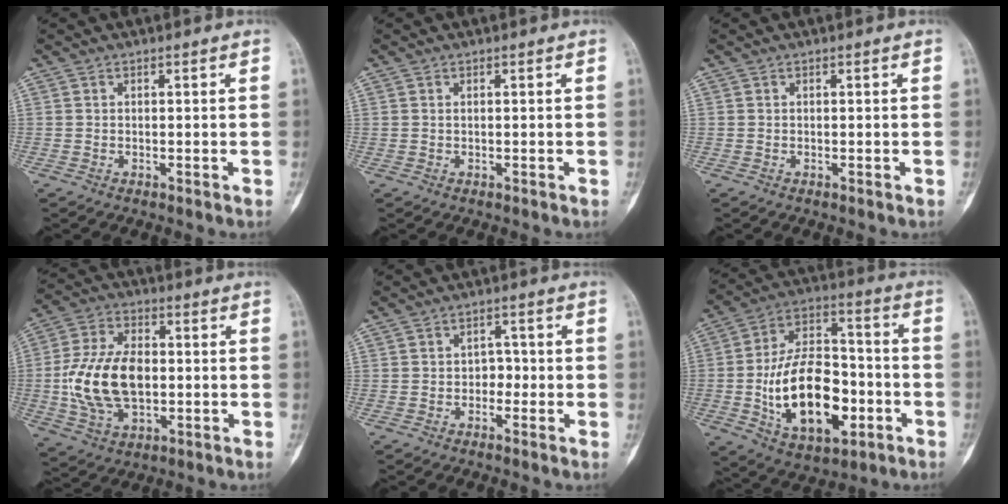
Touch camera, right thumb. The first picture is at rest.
{"total": 0.0}
{"total": 0.0}
{"total": 15.8, "force": [-0.9, 9.8, 12.4], "torque": [-0.231, 0.011, -0.011]}
{"total": 2.6, "force": [-0.7, 2.1, 1.4], "torque": [0.007, 0.012, -0.020]}
{"total": 21.7, "force": [-5.5, 12.3, 17.0], "torque": [-0.264, 0.036, -0.081]}